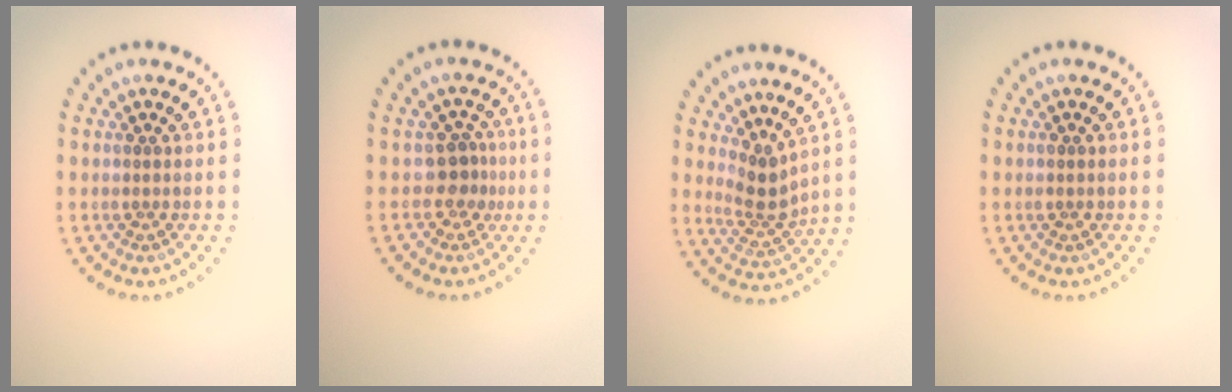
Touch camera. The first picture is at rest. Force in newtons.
{"total": 2.3, "press": 1.8, "slide": 1.5}
{"total": 2.7, "press": 1.9, "slide": 1.9}
{"total": 0.7, "press": 0.6, "slide": 0.2}